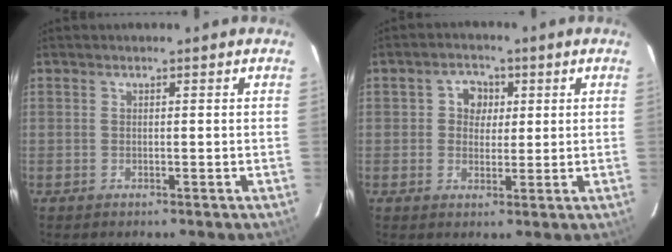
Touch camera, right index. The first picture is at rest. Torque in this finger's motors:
{"motor_torque": [0.56, 0.20, 0.08, 0.02]}